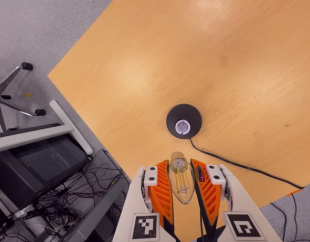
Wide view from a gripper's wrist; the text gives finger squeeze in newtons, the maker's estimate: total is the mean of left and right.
{"total": 20.1, "left": 21.3, "right": 18.9}